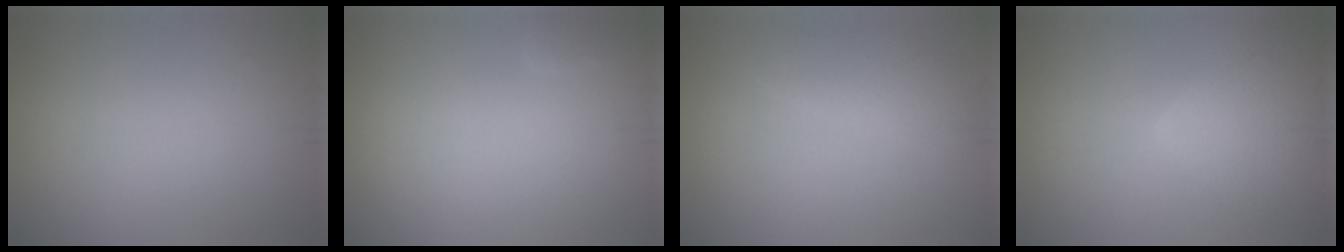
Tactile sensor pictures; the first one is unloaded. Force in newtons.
{"total": 0.7, "press": 0.7, "slide": 0.0}
{"total": 2.7, "press": 2.7, "slide": 0.1}
{"total": 6.7, "press": 6.7, "slide": 0.3}